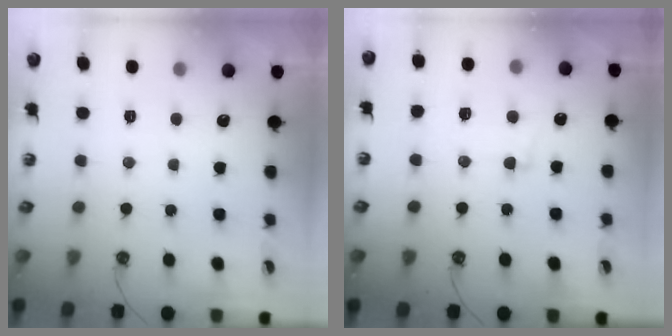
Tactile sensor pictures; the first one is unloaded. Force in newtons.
{"total": 6.7, "press": 6.6, "slide": 1.5}